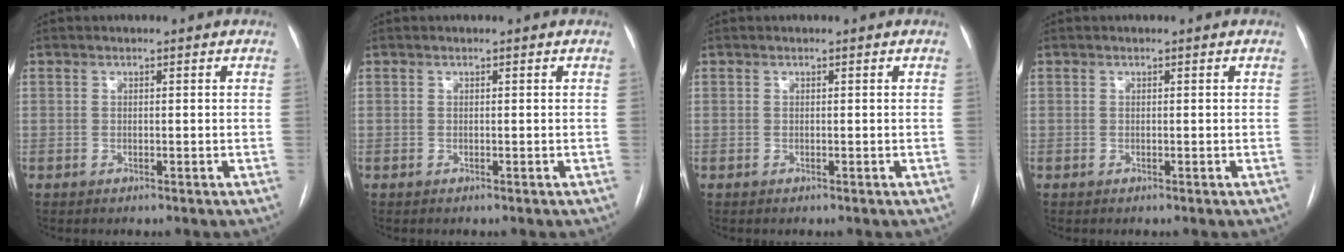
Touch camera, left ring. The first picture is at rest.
{"total": 0.0}
{"total": 0.0}
{"total": 0.0}